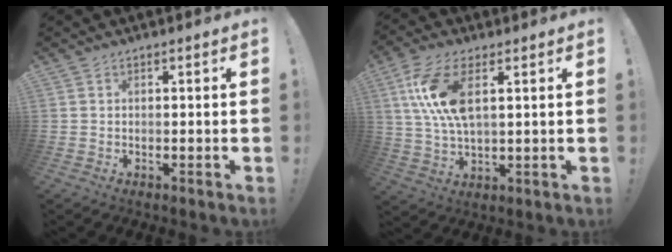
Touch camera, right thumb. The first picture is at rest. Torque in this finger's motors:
{"motor_torque": [1.73, 1.78, 1.44, -0.01, 0.15]}